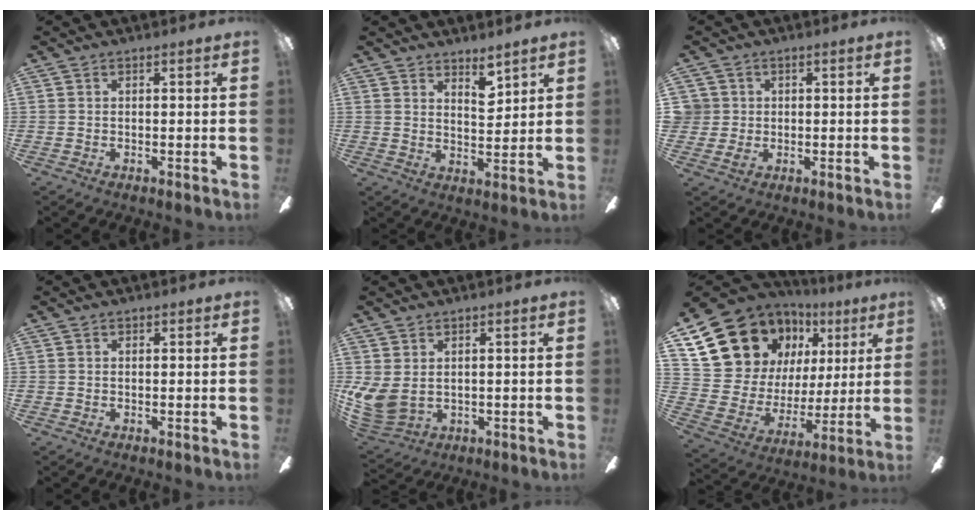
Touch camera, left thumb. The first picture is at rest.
{"total": 6.0, "force": [4.8, 2.3, 2.8], "torque": [-0.029, -0.033, 0.082]}
{"total": 3.6, "force": [0.3, 3.6, 0.3], "torque": [-0.007, 0.006, 0.007]}
{"total": 0.5, "force": [0.3, 0.4, -0.1], "torque": [0.001, 0.000, 0.007]}
{"total": 7.0, "force": [1.8, 5.0, 4.5], "torque": [-0.115, -0.013, 0.039]}
{"total": 17.3, "force": [10.6, 12.3, 5.9], "torque": [-0.117, -0.072, 0.222]}